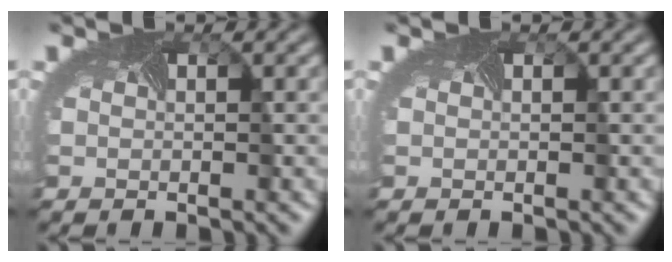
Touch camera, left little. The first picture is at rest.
{"total": 0.0}